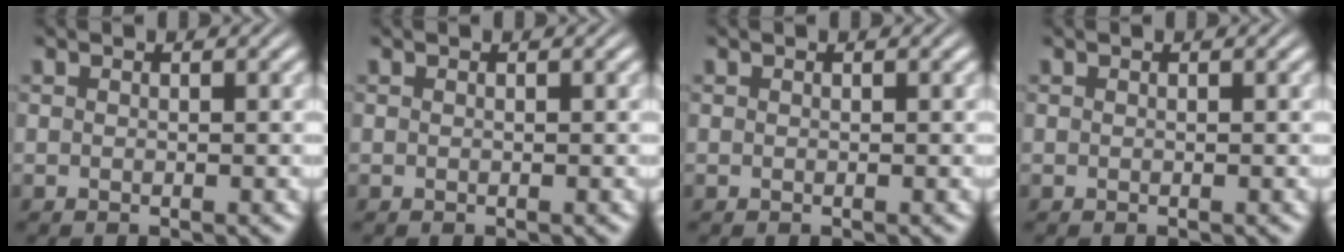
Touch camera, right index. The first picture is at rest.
{"total": 0.0}
{"total": 0.0}
{"total": 0.0}